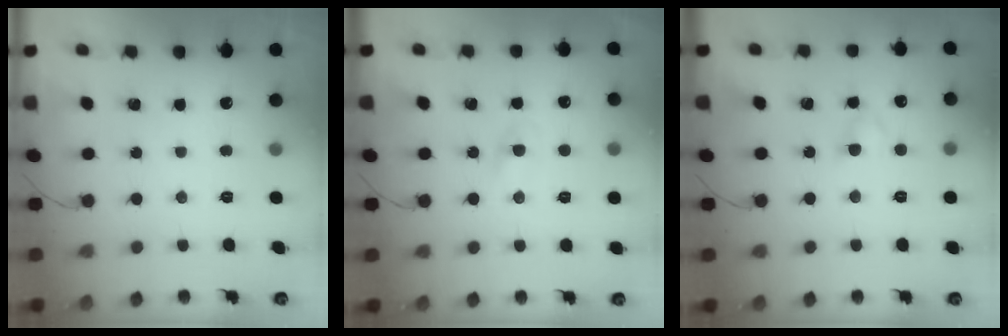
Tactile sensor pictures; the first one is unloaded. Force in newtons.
{"total": 1.2, "press": 1.0, "slide": 0.7}
{"total": 2.7, "press": 2.4, "slide": 1.2}